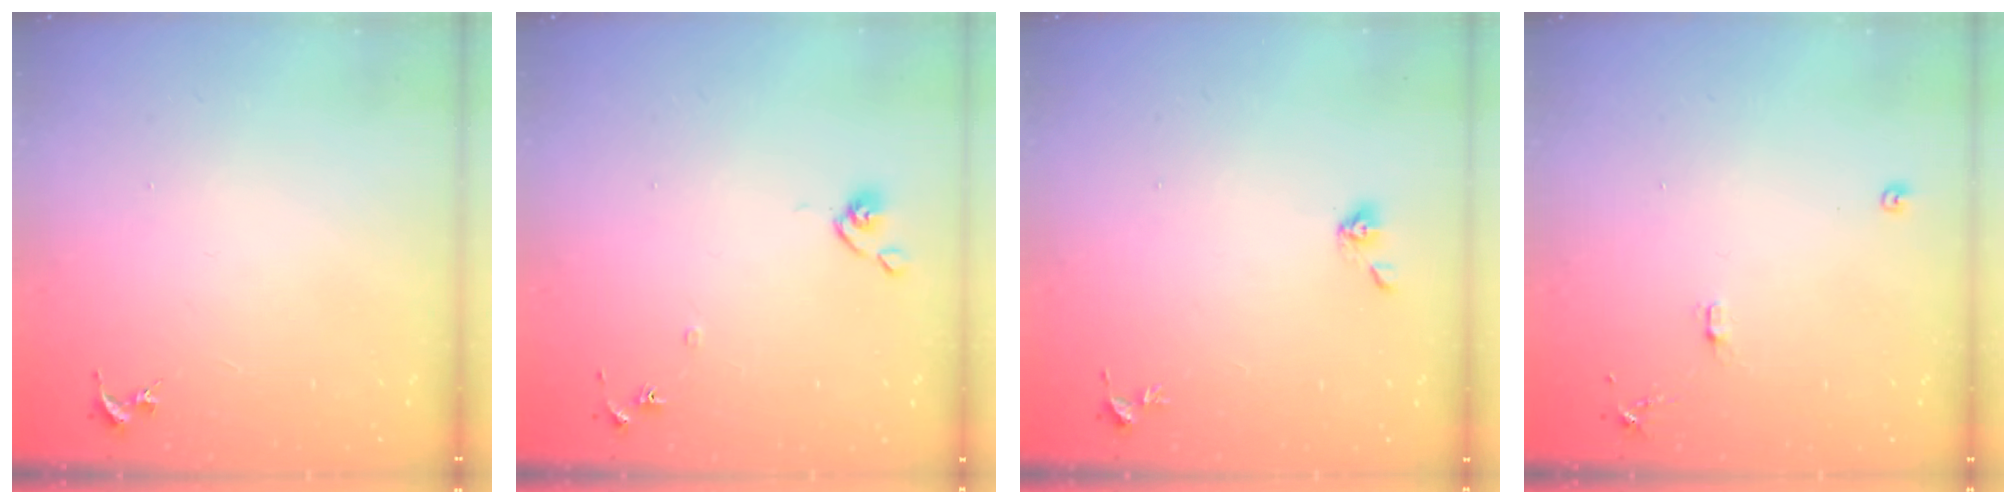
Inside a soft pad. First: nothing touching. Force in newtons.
{"total": 7.1, "press": 7.0, "slide": 0.6}
{"total": 4.2, "press": 3.8, "slide": 1.9}
{"total": 7.9, "press": 7.9, "slide": 0.7}